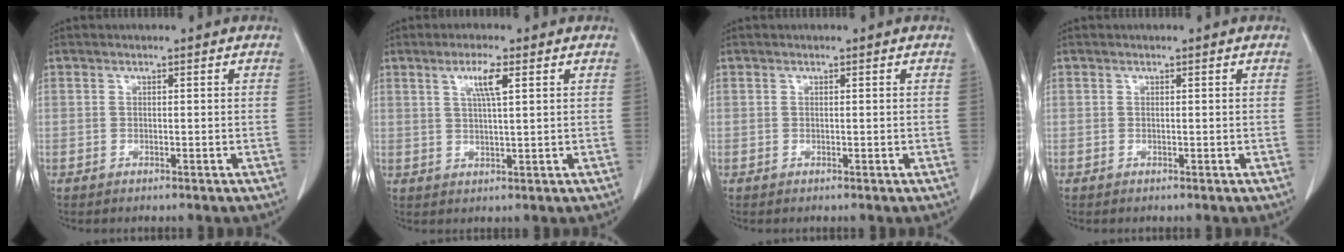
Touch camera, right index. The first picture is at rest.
{"total": 4.2, "force": [1.7, 0.1, 3.8], "torque": [-0.071, 0.001, 0.033]}
{"total": 0.0}
{"total": 0.0}